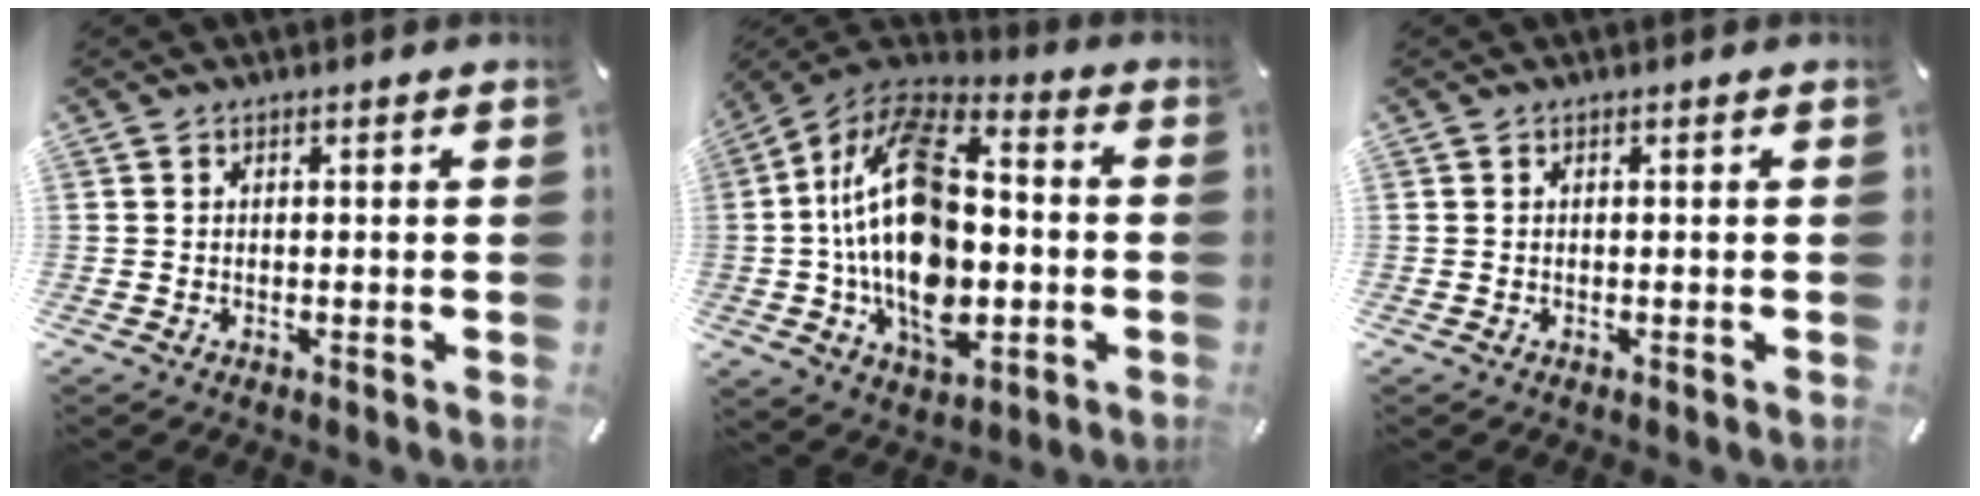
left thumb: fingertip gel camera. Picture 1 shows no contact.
{"total": 24.1, "force": [-1.7, 15.0, 18.8], "torque": [-0.352, 0.012, -0.028]}
{"total": 0.0}